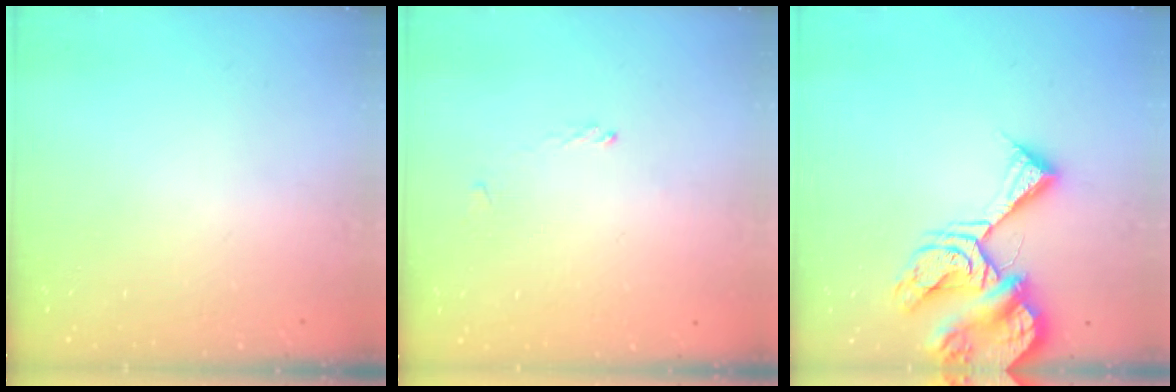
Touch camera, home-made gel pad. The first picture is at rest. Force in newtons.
{"total": 1.1, "press": 1.0, "slide": 0.5}
{"total": 14.0, "press": 13.9, "slide": 1.7}